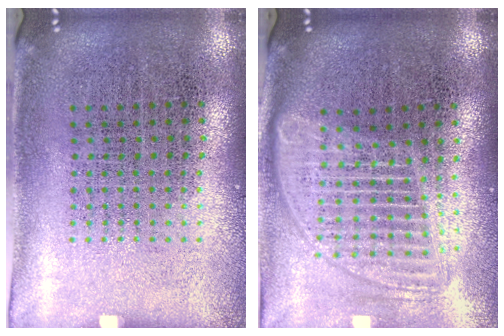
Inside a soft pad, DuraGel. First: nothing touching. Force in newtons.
{"total": 1.8, "press": 1.5, "slide": 0.9}